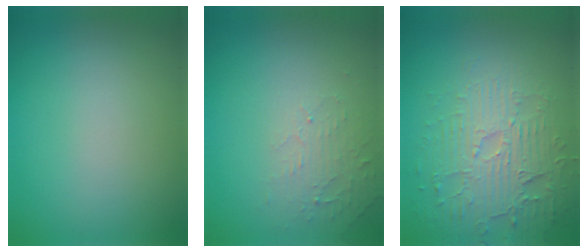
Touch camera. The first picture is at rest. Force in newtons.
{"total": 2.0, "press": 1.9, "slide": 0.4}
{"total": 4.2, "press": 3.9, "slide": 1.6}